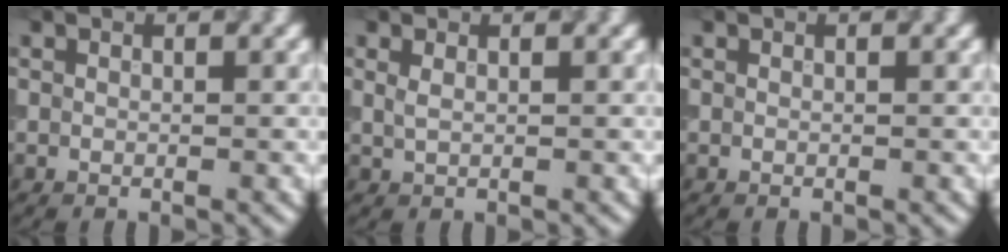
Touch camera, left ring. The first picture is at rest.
{"total": 0.7, "force": [0.5, -0.3, 0.5], "torque": [-0.014, -0.004, 0.017]}
{"total": 0.0}